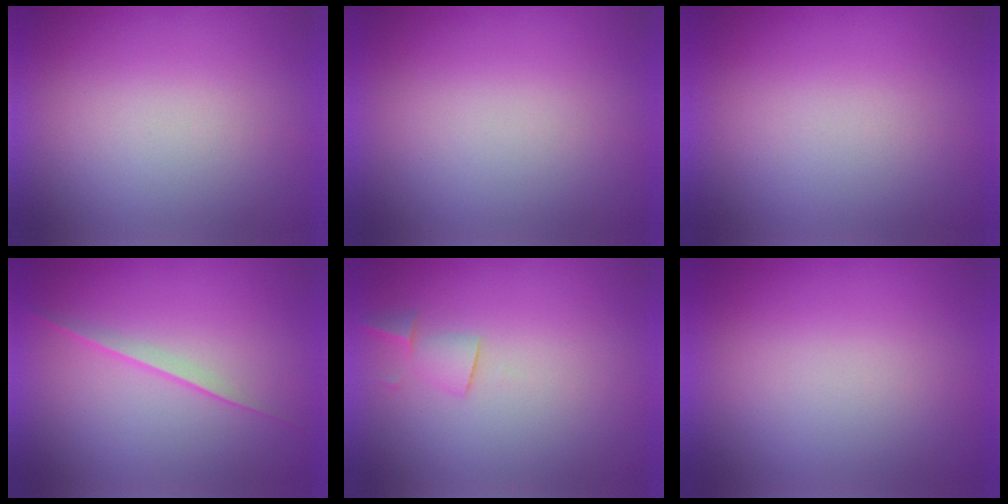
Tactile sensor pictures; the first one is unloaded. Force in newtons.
{"total": 1.4}
{"total": 0.0}
{"total": 2.1}
{"total": 2.2}
{"total": 0.0}